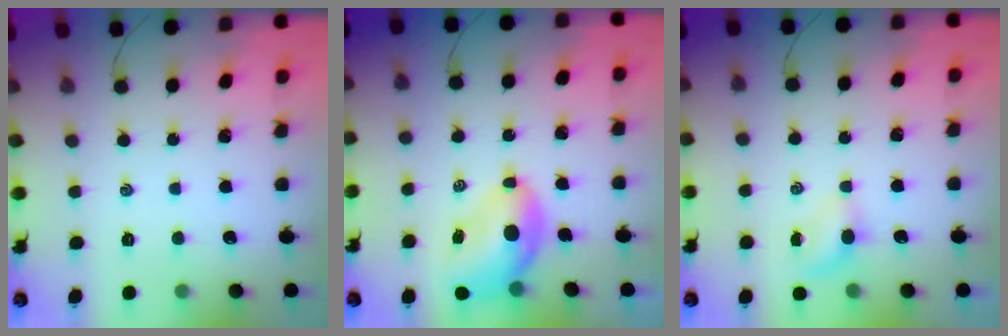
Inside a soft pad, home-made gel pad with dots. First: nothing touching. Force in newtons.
{"total": 7.2, "press": 6.9, "slide": 2.1}
{"total": 3.3, "press": 3.2, "slide": 1.1}